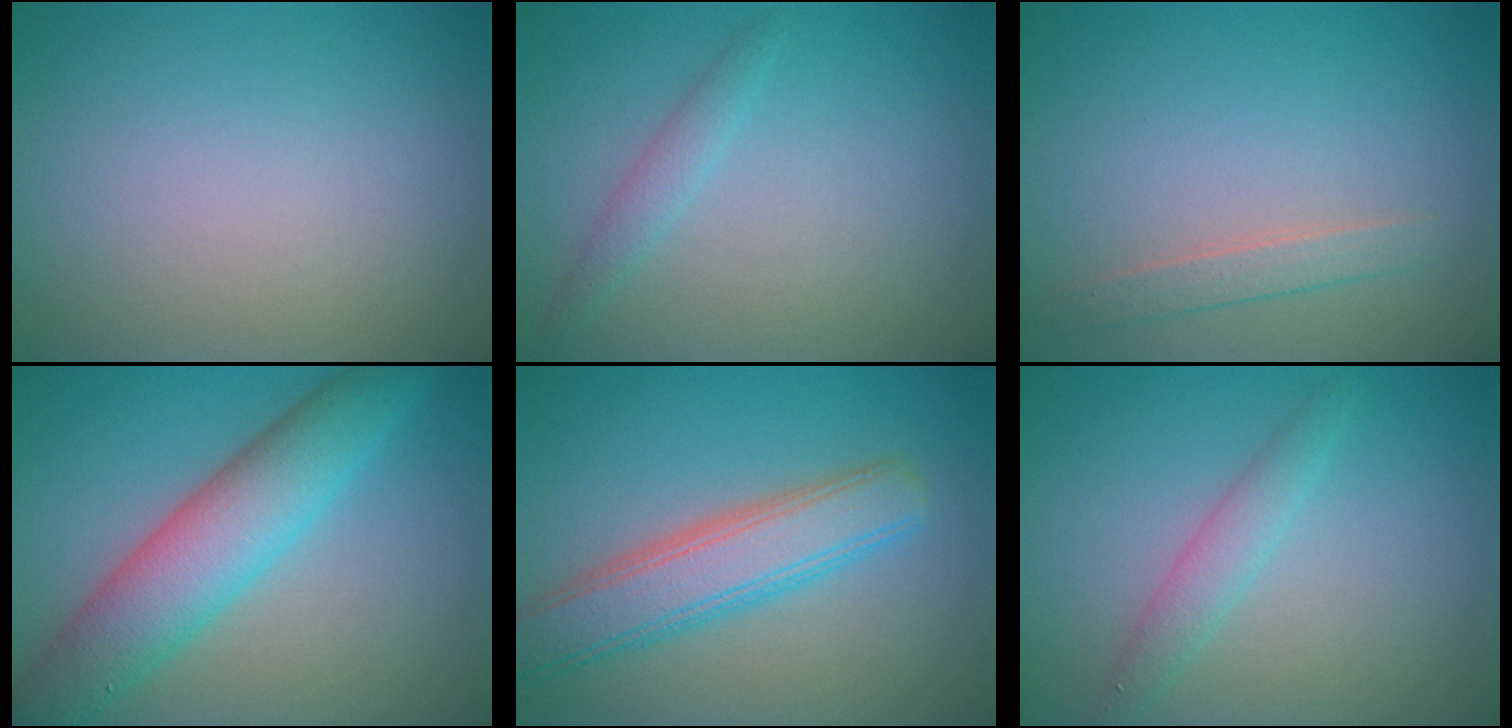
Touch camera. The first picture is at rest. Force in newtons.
{"total": 1.4, "press": 1.4, "slide": 0.1}
{"total": 1.6, "press": 1.6, "slide": 0.2}
{"total": 7.4, "press": 7.4, "slide": 0.4}
{"total": 5.5, "press": 5.5, "slide": 0.2}
{"total": 2.1, "press": 2.1, "slide": 0.0}